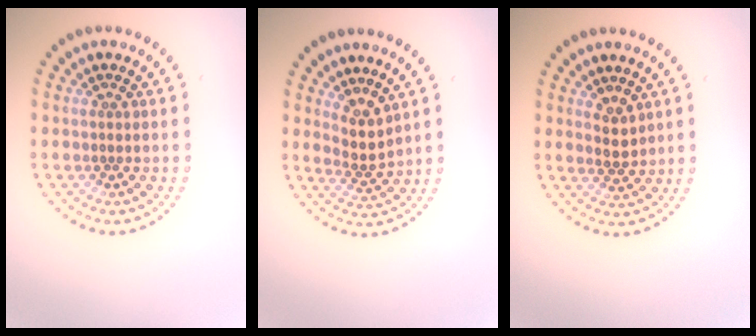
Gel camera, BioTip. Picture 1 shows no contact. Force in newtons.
{"total": 2.4, "press": 1.8, "slide": 1.6}
{"total": 1.7, "press": 1.6, "slide": 0.6}